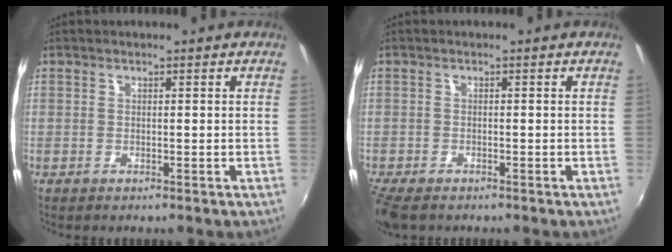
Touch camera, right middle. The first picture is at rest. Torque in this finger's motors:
{"motor_torque": [0.53, -0.52, 0.17, 0.05]}